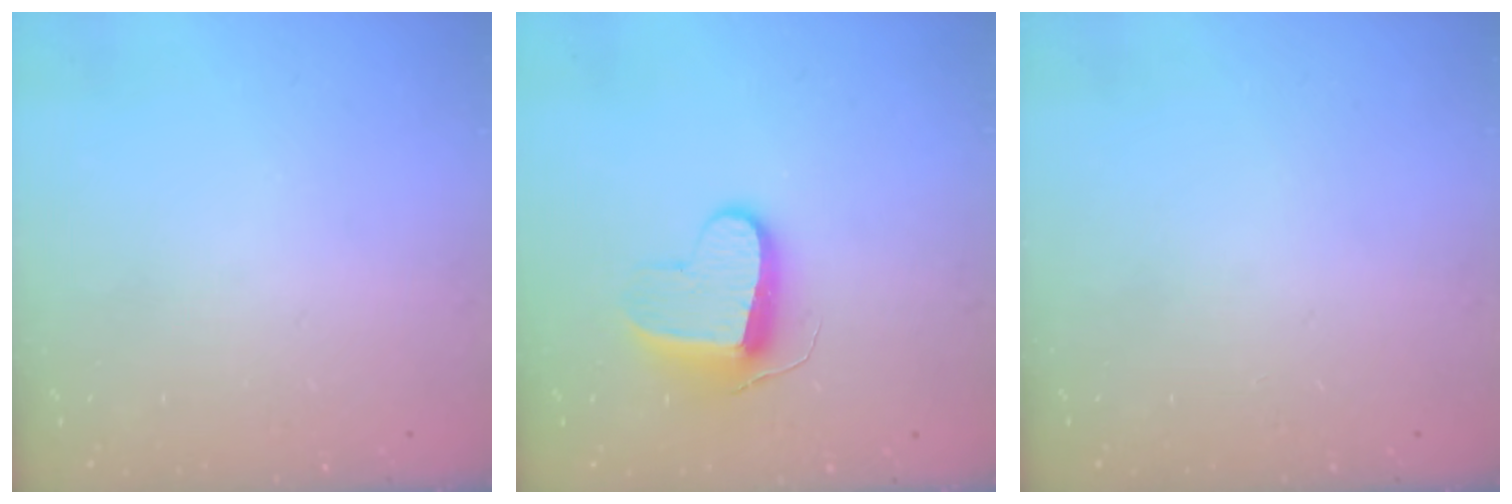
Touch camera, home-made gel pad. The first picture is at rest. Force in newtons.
{"total": 10.2, "press": 10.2, "slide": 0.3}
{"total": 0.0}